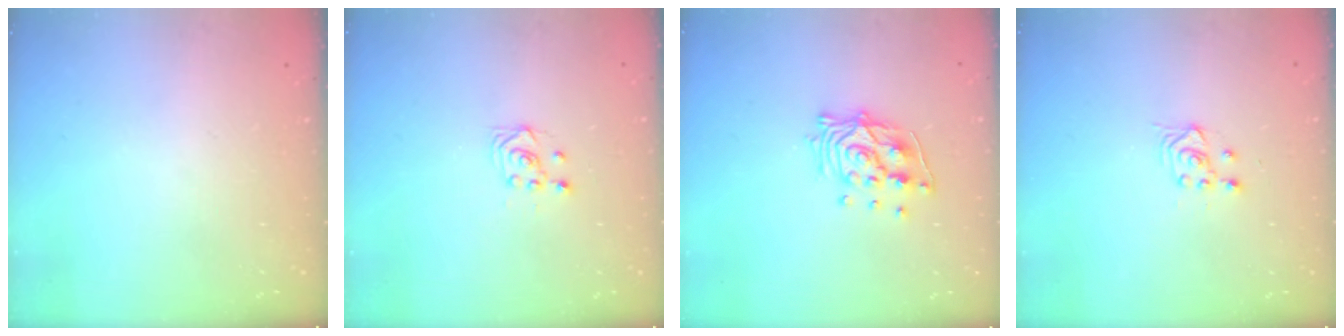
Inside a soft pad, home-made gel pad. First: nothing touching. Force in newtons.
{"total": 3.0, "press": 2.8, "slide": 1.1}
{"total": 11.7, "press": 11.6, "slide": 1.3}
{"total": 3.3, "press": 3.0, "slide": 1.4}